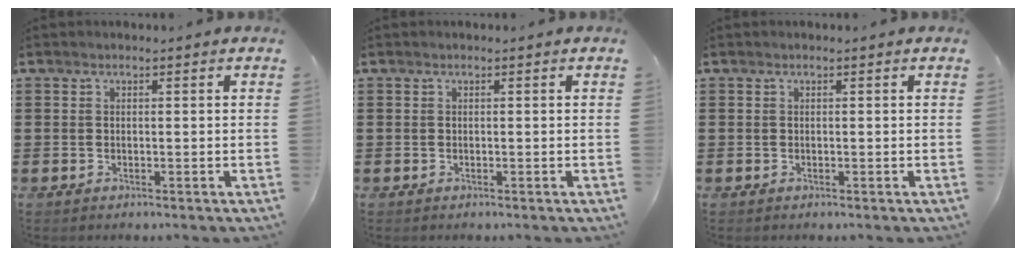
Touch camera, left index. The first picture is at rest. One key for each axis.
{"total": 0.0}
{"total": 0.0}